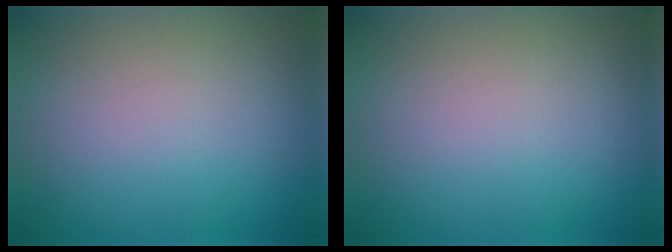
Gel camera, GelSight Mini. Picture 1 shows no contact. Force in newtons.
{"total": 0.0}